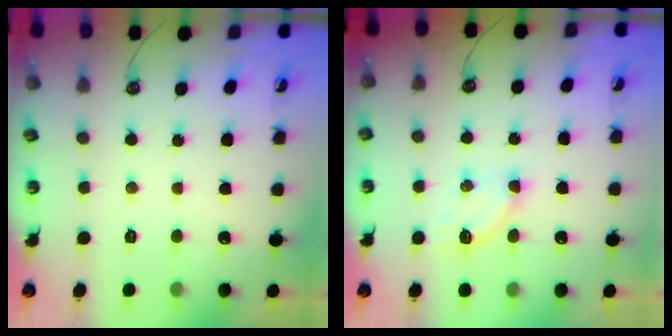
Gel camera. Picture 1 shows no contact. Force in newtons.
{"total": 4.2, "press": 4.1, "slide": 0.9}